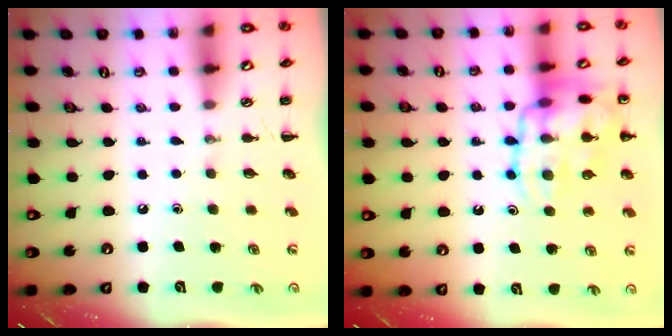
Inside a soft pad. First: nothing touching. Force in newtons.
{"total": 17.2, "press": 17.1, "slide": 1.5}